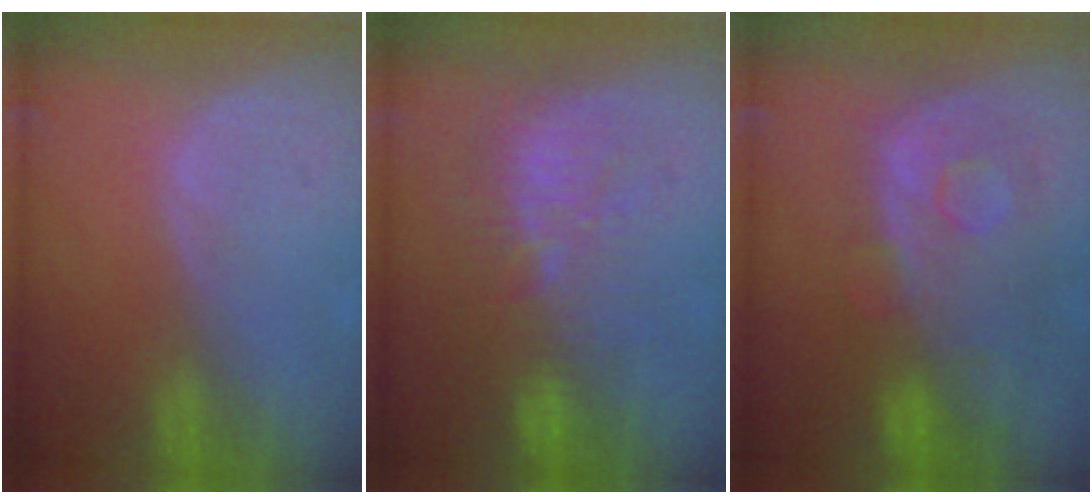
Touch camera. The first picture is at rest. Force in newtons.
{"total": 9.4, "press": 9.1, "slide": 2.2}
{"total": 11.2, "press": 9.7, "slide": 5.6}